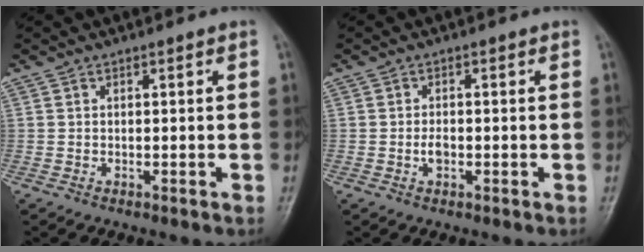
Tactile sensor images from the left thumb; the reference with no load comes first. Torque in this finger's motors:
{"motor_torque": [0.18, 0.24, 0.50, 0.11, 0.00]}